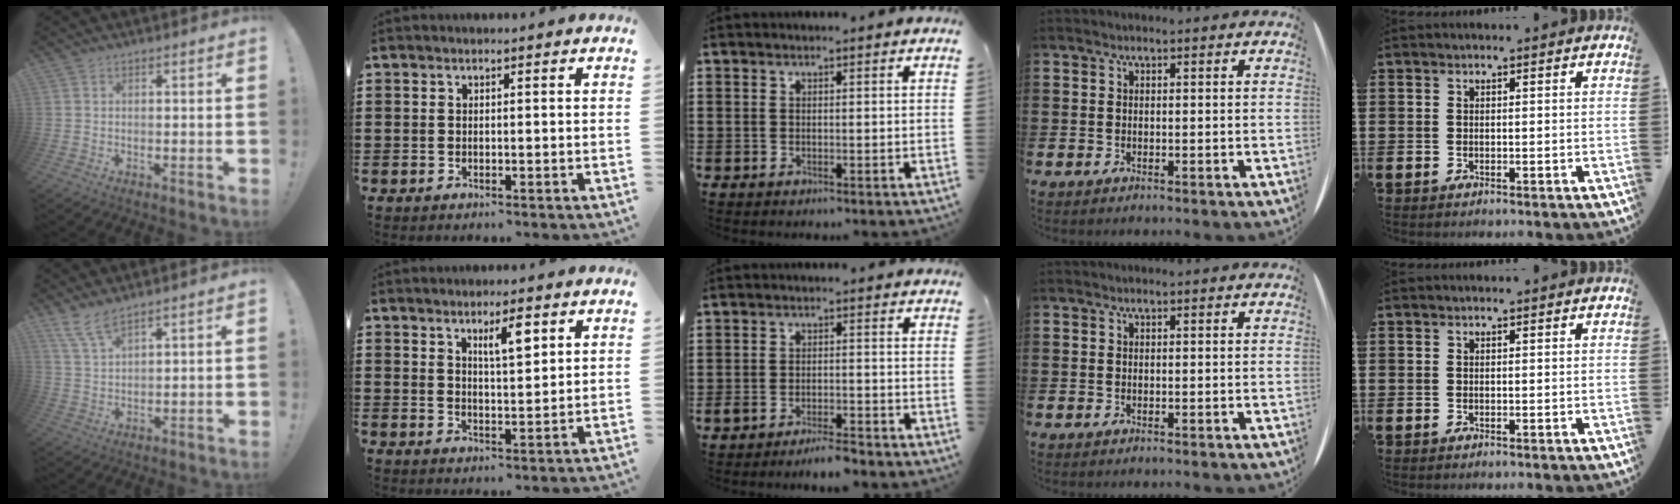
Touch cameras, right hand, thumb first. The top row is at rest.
{"thumb": {"total": 6.2, "force": [5.1, 1.2, 3.3], "torque": [-0.069, -0.025, 0.095]}, "index": {"total": 4.5, "force": [2.6, 1.2, 3.5], "torque": [-0.050, -0.003, 0.038]}, "middle": {"total": 3.1, "force": [-2.9, 0.2, 1.2], "torque": [-0.020, 0.003, -0.057]}}